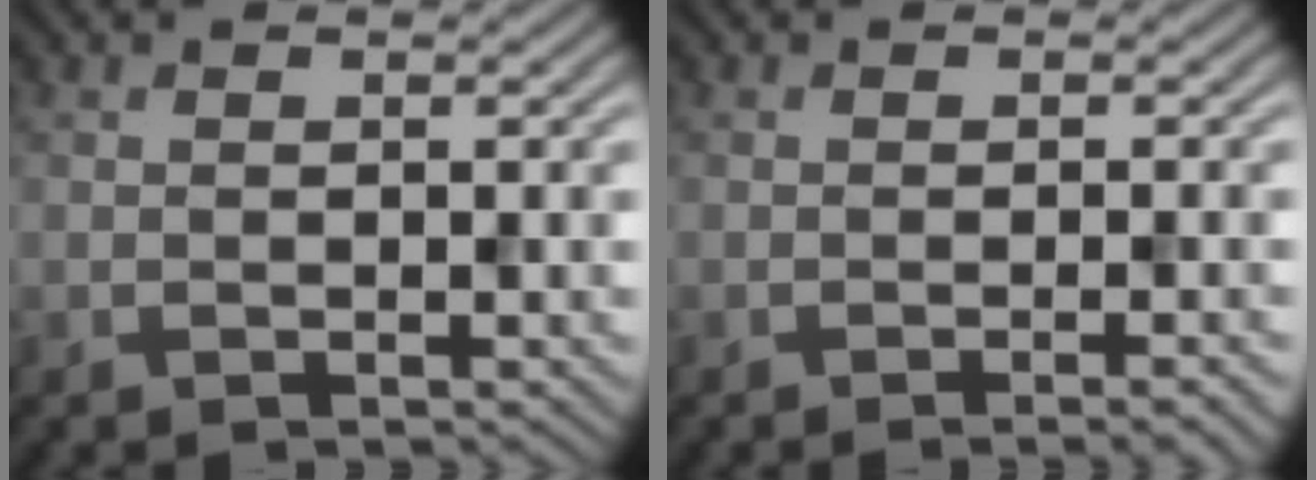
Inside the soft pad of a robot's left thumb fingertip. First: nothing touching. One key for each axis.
{"total": 1.9, "fx": -0.8, "fy": 0.4, "fz": 1.7, "tx": -0.017, "ty": 0.003, "tz": -0.017}